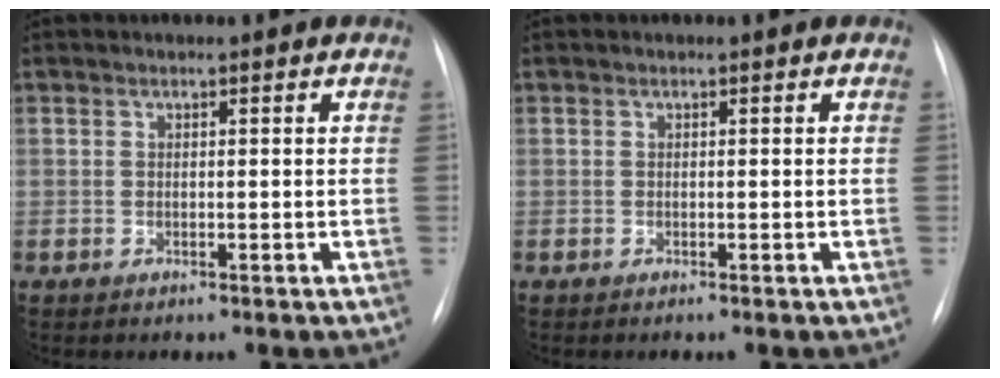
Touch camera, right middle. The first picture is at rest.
{"total": 0.0}